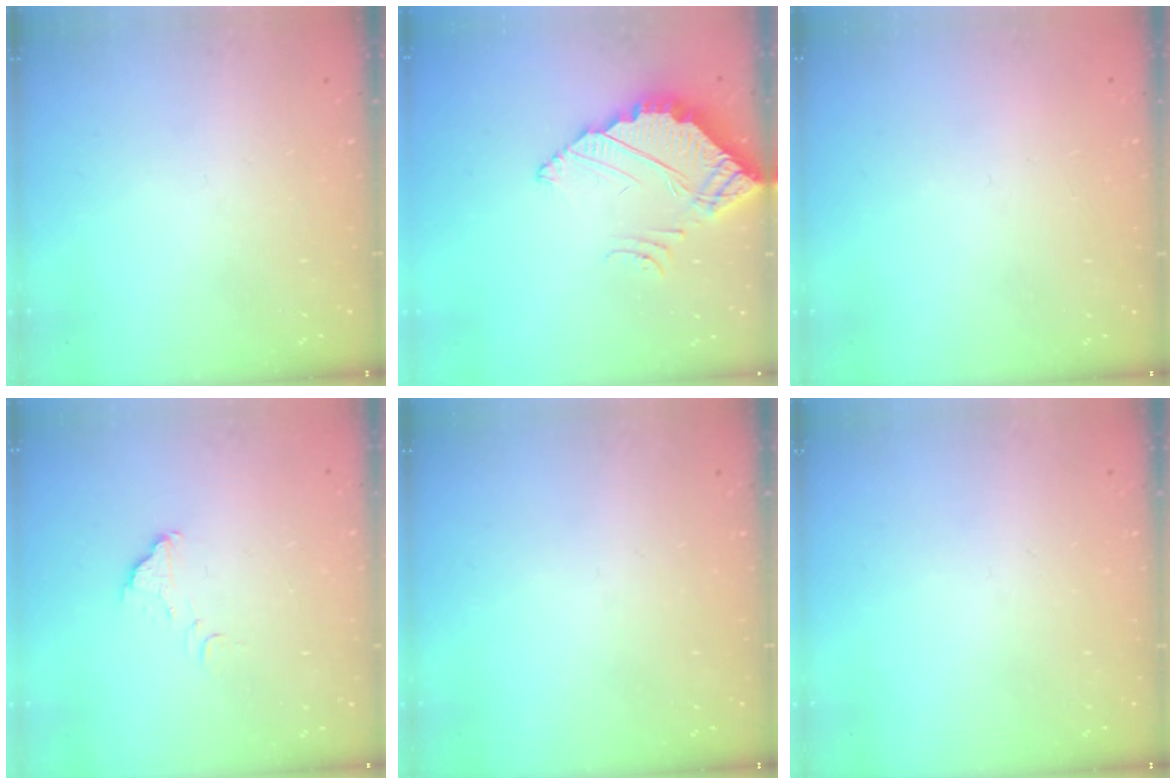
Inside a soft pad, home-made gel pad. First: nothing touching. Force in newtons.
{"total": 4.3, "press": 4.3, "slide": 0.3}
{"total": 2.1, "press": 2.1, "slide": 0.1}
{"total": 2.4, "press": 2.4, "slide": 0.1}
{"total": 0.0}
{"total": 0.0}